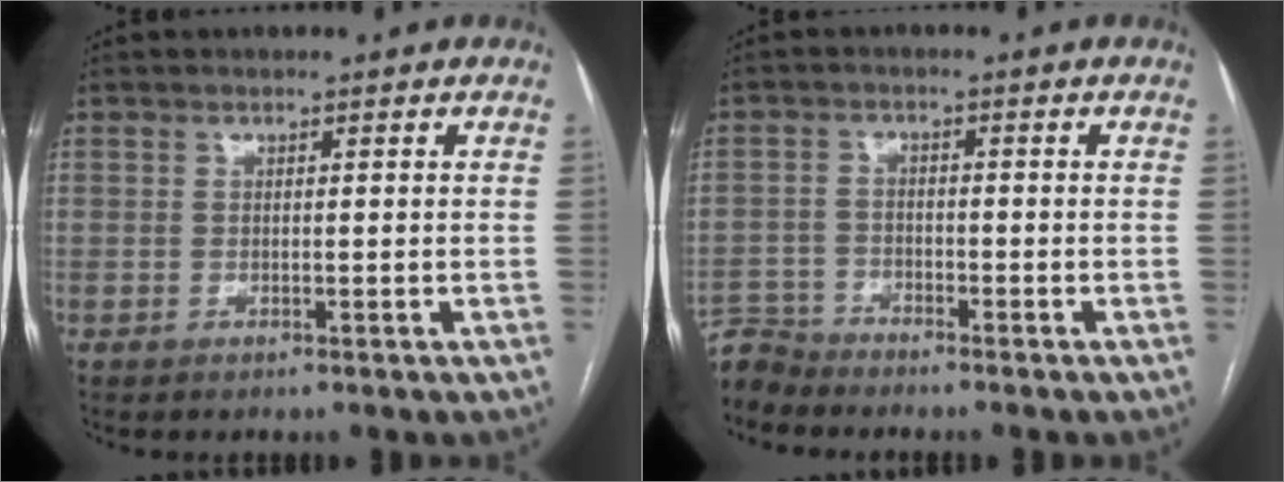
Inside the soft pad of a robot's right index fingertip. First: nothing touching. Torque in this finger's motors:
{"motor_torque": [-1.54, -0.60, -1.05, -0.21]}